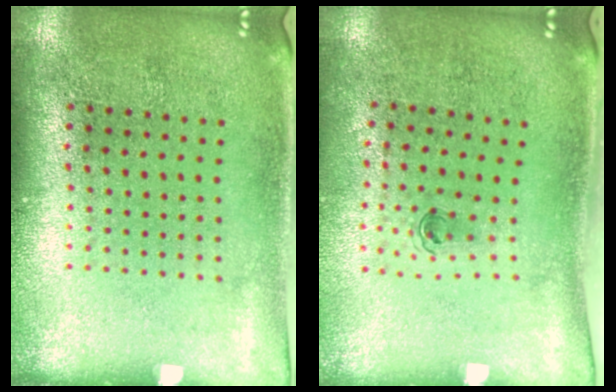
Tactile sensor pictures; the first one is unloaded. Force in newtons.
{"total": 0.7, "press": 0.4, "slide": 0.6}